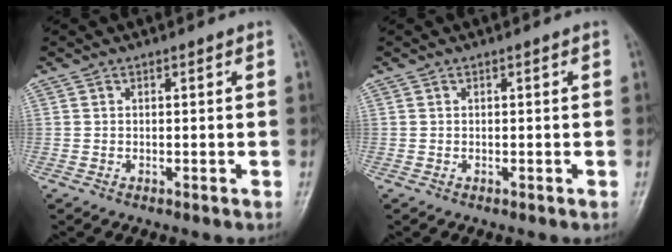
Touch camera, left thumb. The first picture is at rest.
{"total": 0.0}